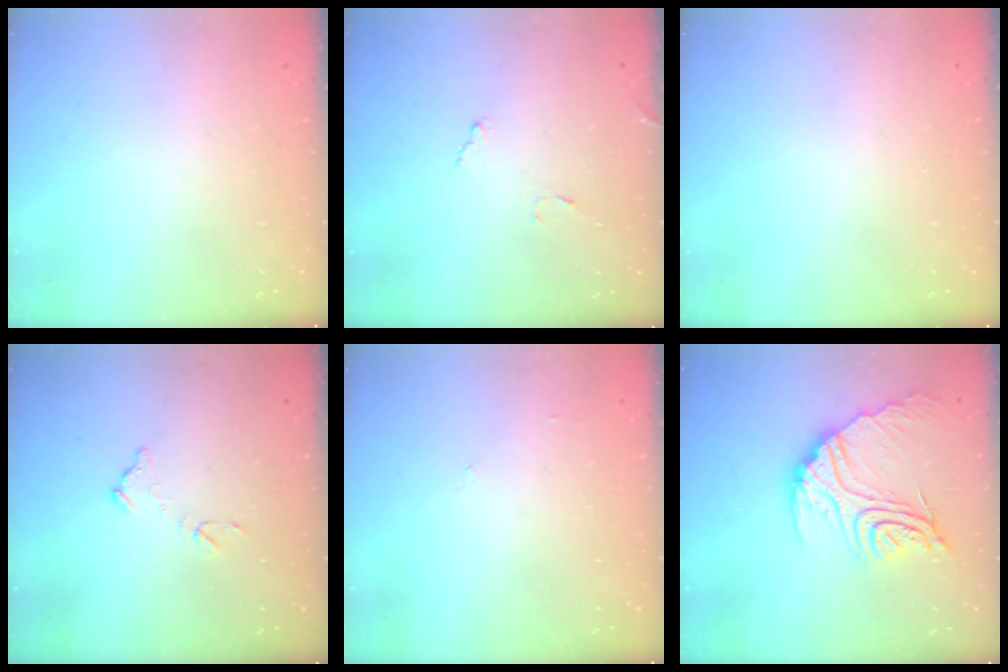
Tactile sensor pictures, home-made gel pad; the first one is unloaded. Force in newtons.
{"total": 8.1, "press": 8.1, "slide": 0.6}
{"total": 0.0}
{"total": 6.9, "press": 6.9, "slide": 0.4}
{"total": 7.1, "press": 7.1, "slide": 0.5}
{"total": 18.9, "press": 18.8, "slide": 1.5}